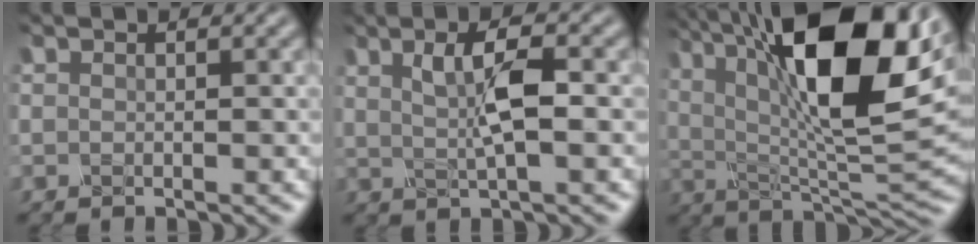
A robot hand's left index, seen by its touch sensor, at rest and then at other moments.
{"total": 4.2, "force": [0.2, 1.1, 4.0], "torque": [-0.072, 0.002, 0.003]}
{"total": 16.4, "force": [5.9, 6.1, 14.0], "torque": [-0.237, 0.016, 0.093]}